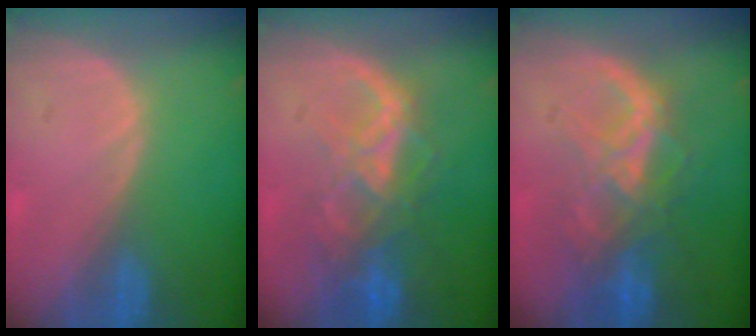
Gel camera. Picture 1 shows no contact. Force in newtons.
{"total": 8.8, "press": 7.4, "slide": 4.7}
{"total": 8.9, "press": 7.6, "slide": 4.7}